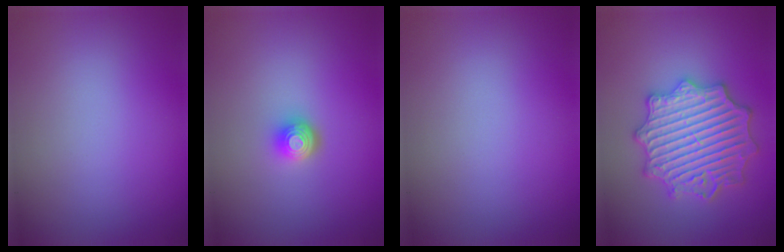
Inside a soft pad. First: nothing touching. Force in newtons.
{"total": 2.0, "press": 1.4, "slide": 1.4}
{"total": 0.0}
{"total": 6.6, "press": 6.5, "slide": 1.0}